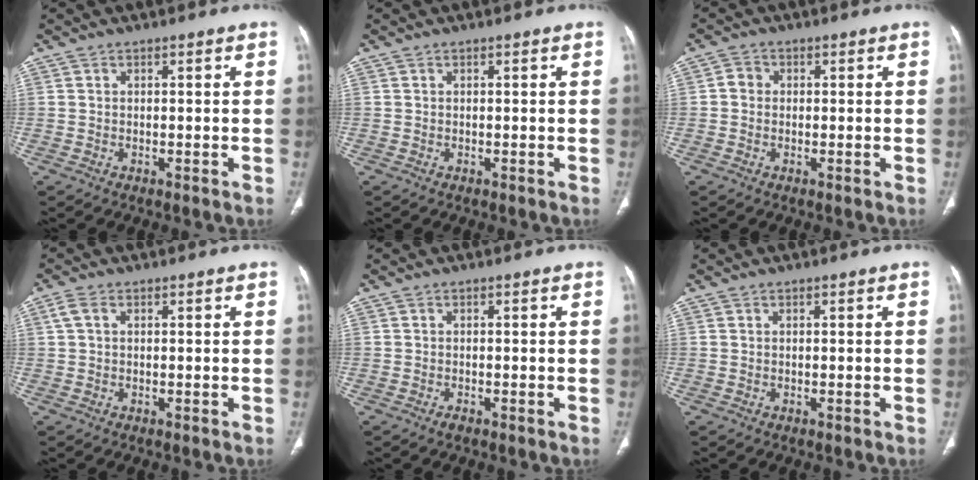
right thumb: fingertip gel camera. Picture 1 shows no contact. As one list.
[{"total": 0.0}, {"total": 2.2, "force": [0.0, 2.0, 0.9], "torque": [-0.007, 0.007, -0.006]}, {"total": 2.2, "force": [0.6, 1.3, 1.6], "torque": [-0.042, 0.014, 0.015]}, {"total": 0.7, "force": [-0.5, 0.2, 0.4], "torque": [-0.010, 0.000, -0.011]}, {"total": 0.0}]